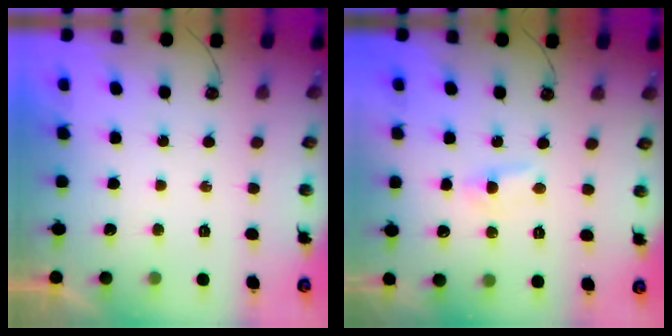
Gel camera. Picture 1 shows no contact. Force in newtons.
{"total": 3.0, "press": 3.0, "slide": 0.4}